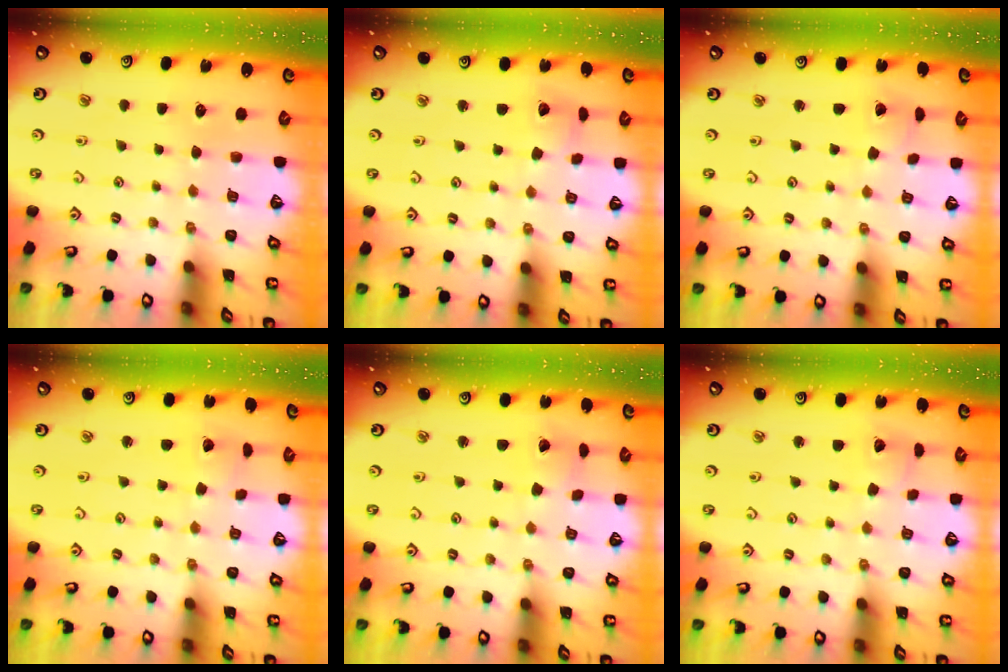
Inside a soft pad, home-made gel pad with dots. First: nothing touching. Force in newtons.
{"total": 3.1, "press": 3.1, "slide": 0.4}
{"total": 2.1, "press": 2.1, "slide": 0.1}
{"total": 2.4, "press": 2.4, "slide": 0.1}
{"total": 2.4, "press": 2.4, "slide": 0.3}
{"total": 2.6, "press": 2.6, "slide": 0.4}